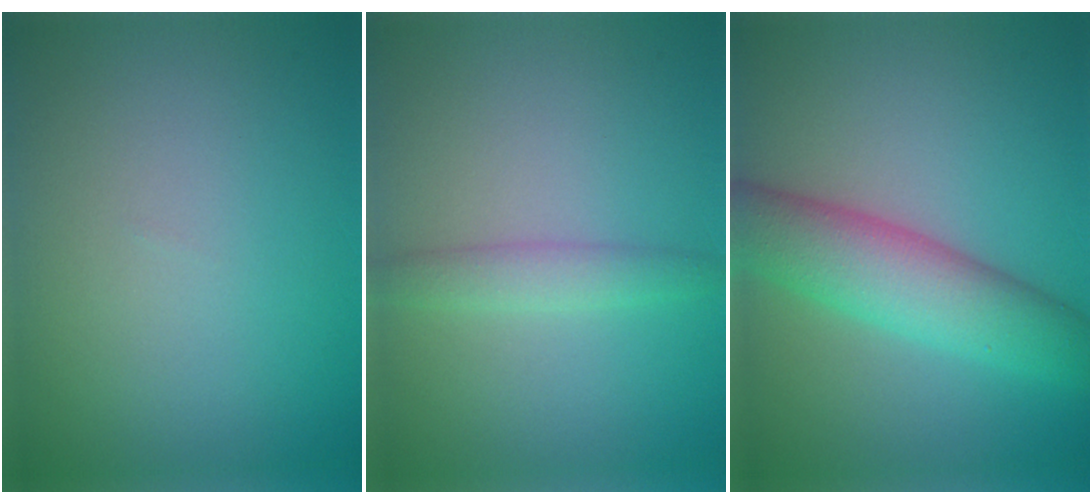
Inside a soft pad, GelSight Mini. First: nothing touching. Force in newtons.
{"total": 1.9, "press": 1.9, "slide": 0.1}
{"total": 6.8, "press": 6.8, "slide": 0.3}